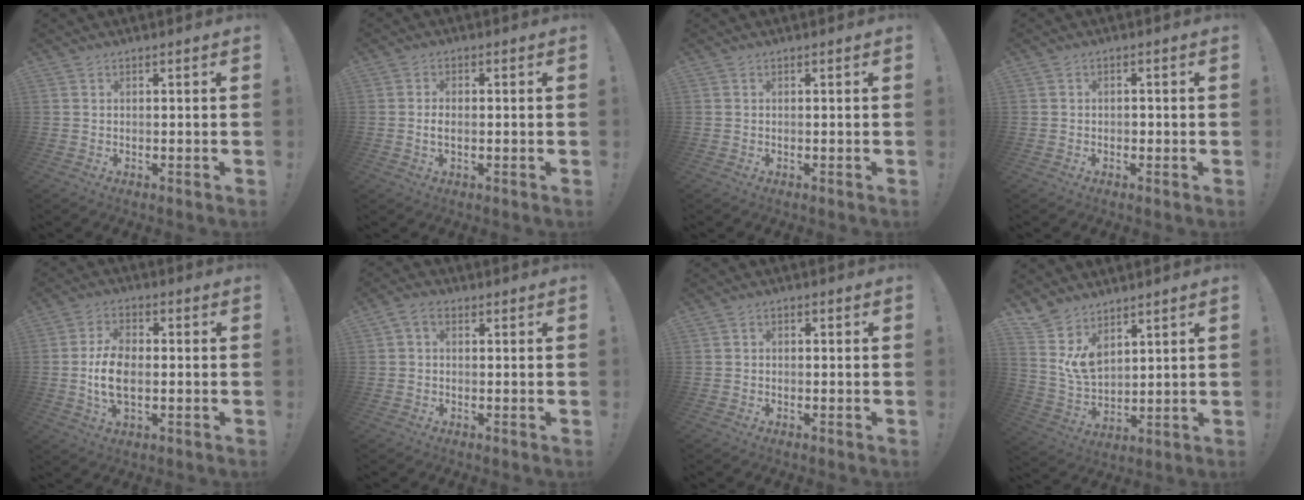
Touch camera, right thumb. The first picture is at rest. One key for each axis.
{"total": 2.2, "fx": -0.1, "fy": 1.1, "fz": 1.9, "tx": -0.041, "ty": 0.004, "tz": -0.004}
{"total": 0.0}
{"total": 1.4, "fx": -0.8, "fy": 1.0, "fz": 0.6, "tx": -0.010, "ty": 0.004, "tz": -0.016}
{"total": 9.2, "fx": -0.6, "fy": 5.4, "fz": 7.4, "tx": -0.133, "ty": -0.006, "tz": -0.013}
{"total": 3.0, "fx": 0.6, "fy": 2.0, "fz": 2.2, "tx": -0.039, "ty": 0.002, "tz": 0.011}
{"total": 1.3, "fx": -0.8, "fy": 0.8, "fz": 0.7, "tx": -0.009, "ty": 0.005, "tz": -0.016}
{"total": 9.3, "fx": 5.9, "fy": 5.5, "fz": 4.5, "tx": -0.086, "ty": -0.036, "tz": 0.122}